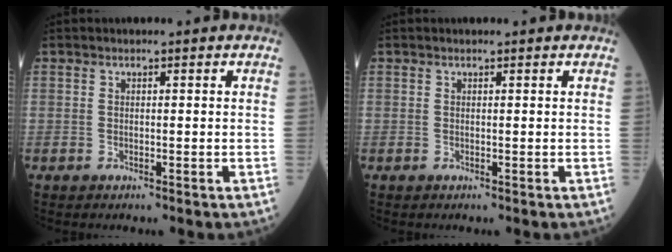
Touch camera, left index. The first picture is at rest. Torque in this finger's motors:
{"motor_torque": [0.21, 0.02, -0.01, -0.01]}